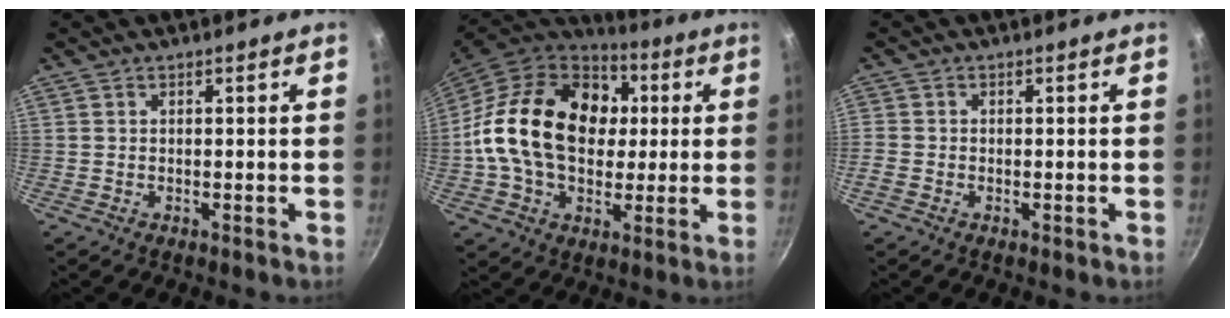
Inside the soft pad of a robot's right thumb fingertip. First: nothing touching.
{"total": 24.1, "force": [2.7, 17.3, 16.5], "torque": [-0.261, 0.024, 0.042]}
{"total": 2.2, "force": [-1.0, 1.6, 1.0], "torque": [-0.022, 0.001, -0.022]}